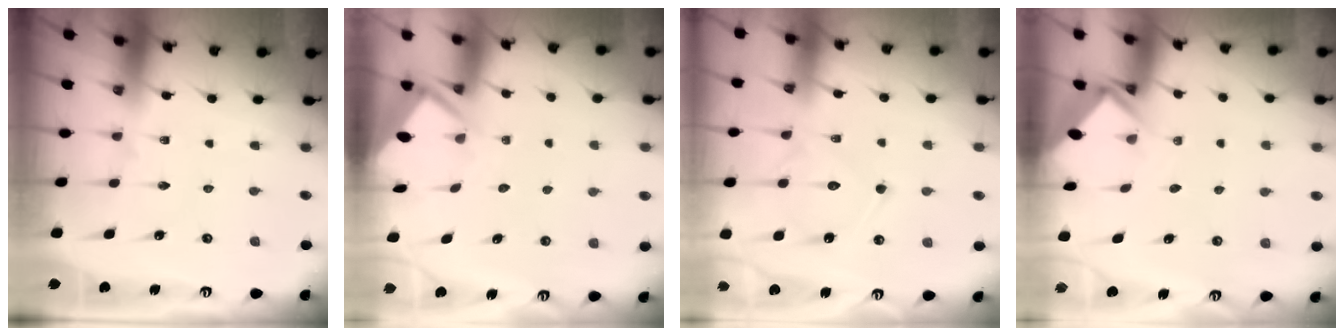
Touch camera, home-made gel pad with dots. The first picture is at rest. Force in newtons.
{"total": 3.4, "press": 3.4, "slide": 0.3}
{"total": 13.2, "press": 13.1, "slide": 1.1}
{"total": 2.7, "press": 2.7, "slide": 0.2}